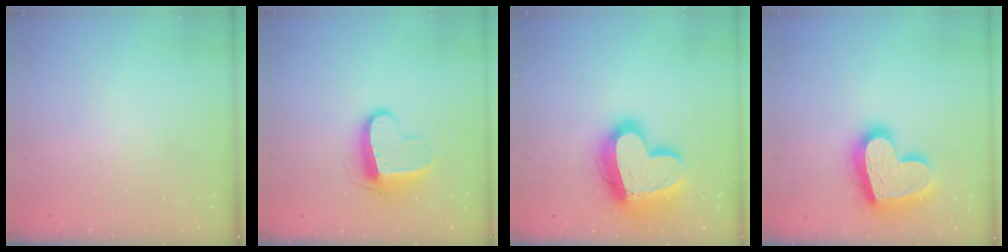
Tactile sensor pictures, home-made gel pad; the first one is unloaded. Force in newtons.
{"total": 10.0, "press": 10.0, "slide": 0.5}
{"total": 21.0, "press": 20.9, "slide": 1.9}
{"total": 19.9, "press": 19.9, "slide": 1.1}